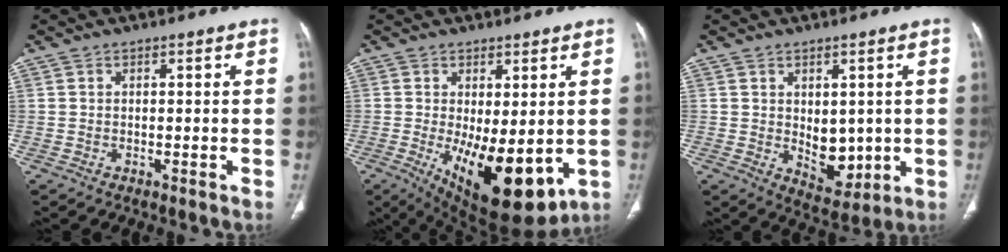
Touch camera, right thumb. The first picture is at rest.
{"total": 15.4, "force": [-3.0, 6.4, 13.6], "torque": [-0.203, -0.030, -0.022]}
{"total": 7.4, "force": [0.0, 4.8, 5.7], "torque": [-0.050, -0.018, 0.019]}